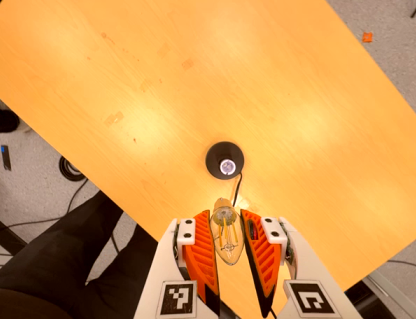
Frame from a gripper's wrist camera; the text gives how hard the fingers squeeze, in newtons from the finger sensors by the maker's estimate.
{"total": 13.2, "left": 13.7, "right": 12.7}